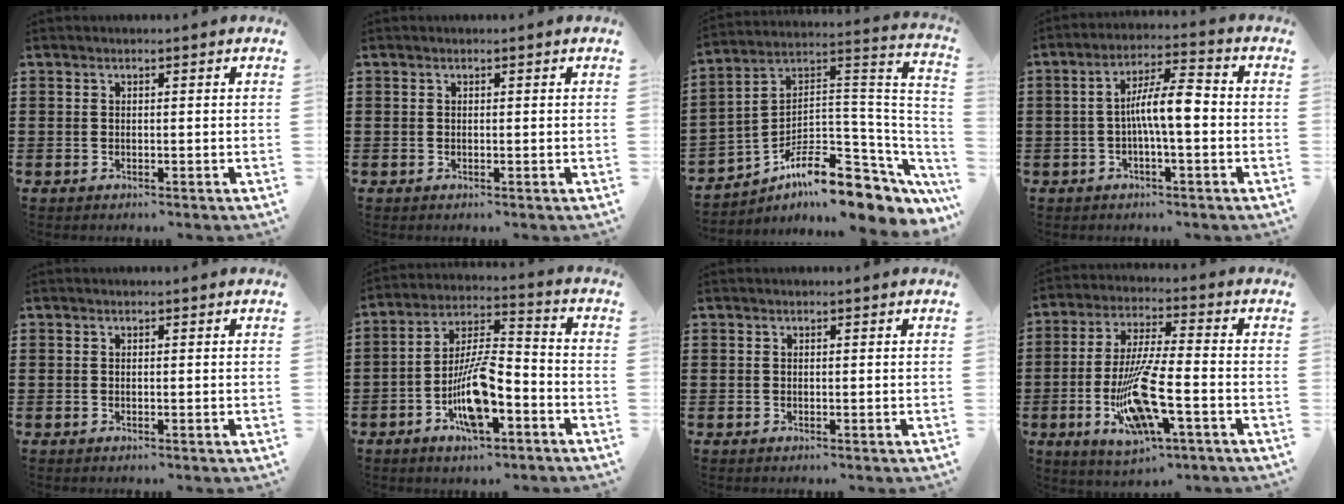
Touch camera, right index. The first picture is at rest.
{"total": 0.0}
{"total": 10.4, "force": [-7.5, 3.3, 6.4], "torque": [-0.117, 0.006, -0.146]}
{"total": 8.0, "force": [-0.9, 1.8, 7.7], "torque": [-0.145, 0.006, -0.019]}
{"total": 0.0}
{"total": 10.7, "force": [-4.8, 3.6, 8.9], "torque": [-0.190, 0.001, -0.090]}
{"total": 0.0}
{"total": 13.1, "force": [-4.1, 2.7, 12.1], "torque": [-0.248, -0.014, -0.076]}